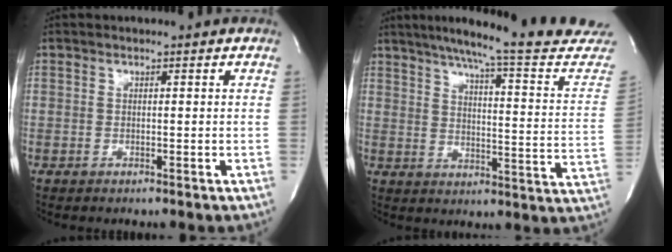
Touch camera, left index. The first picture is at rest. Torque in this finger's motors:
{"motor_torque": [-0.62, -0.71, 0.25, 0.09]}